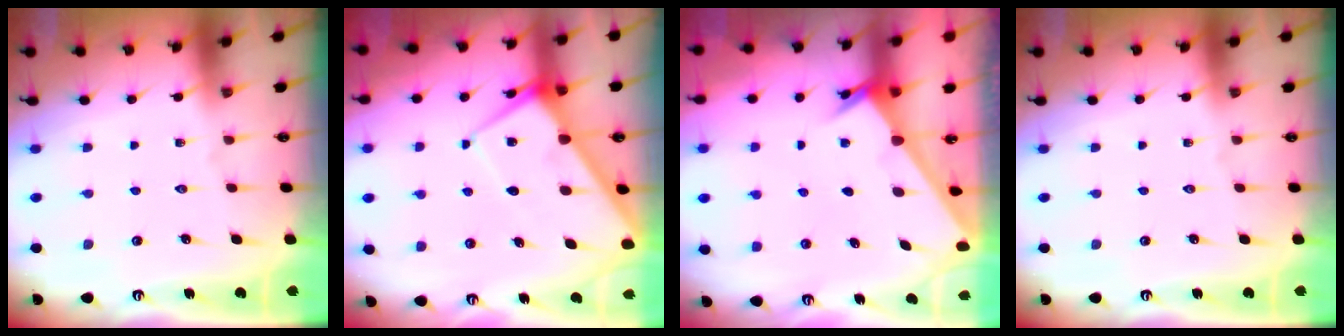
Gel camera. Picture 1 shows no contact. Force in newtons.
{"total": 7.9, "press": 7.9, "slide": 0.8}
{"total": 2.4, "press": 2.4, "slide": 0.2}
{"total": 0.0}